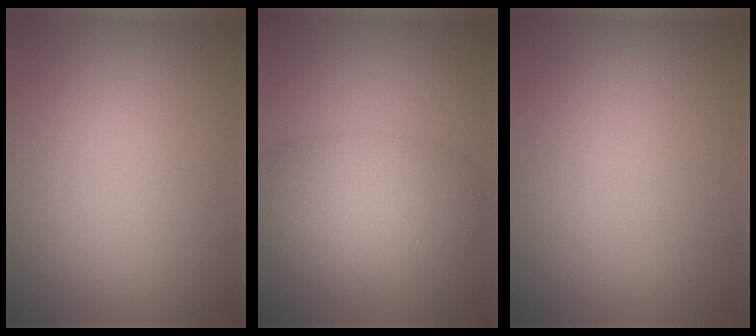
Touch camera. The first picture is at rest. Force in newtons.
{"total": 5.3, "press": 5.3, "slide": 0.2}
{"total": 0.0}